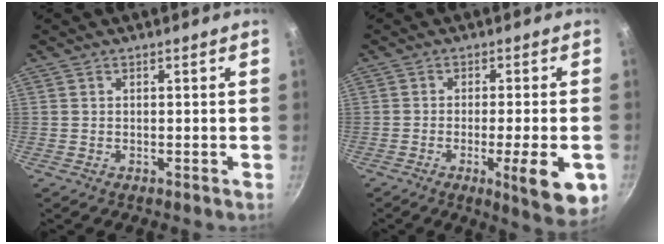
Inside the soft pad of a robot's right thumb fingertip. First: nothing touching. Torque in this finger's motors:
{"motor_torque": [0.07, 0.36, -0.04, -0.22, 0.07]}